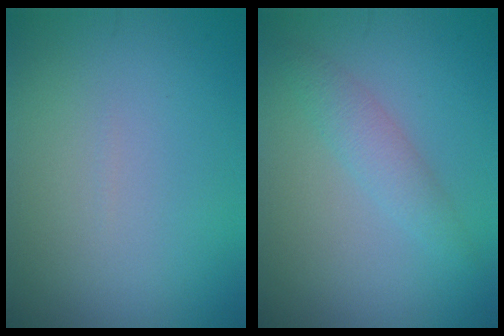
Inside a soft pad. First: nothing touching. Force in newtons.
{"total": 2.2, "press": 2.2, "slide": 0.1}